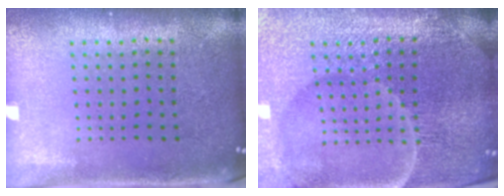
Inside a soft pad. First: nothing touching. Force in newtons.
{"total": 5.9, "press": 5.4, "slide": 2.4}